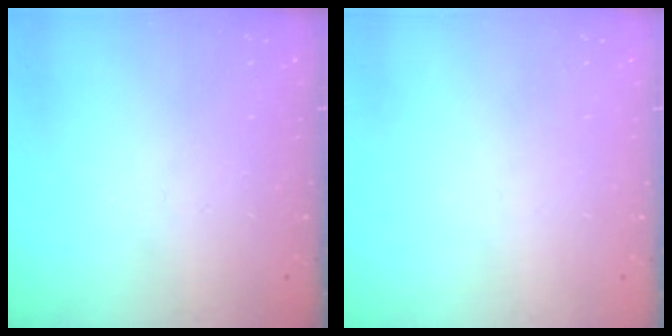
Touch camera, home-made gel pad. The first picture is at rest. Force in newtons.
{"total": 0.0}